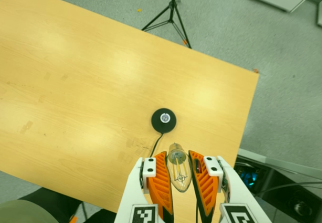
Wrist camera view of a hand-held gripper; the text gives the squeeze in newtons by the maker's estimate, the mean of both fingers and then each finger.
{"total": 22.2, "left": 25.6, "right": 18.8}